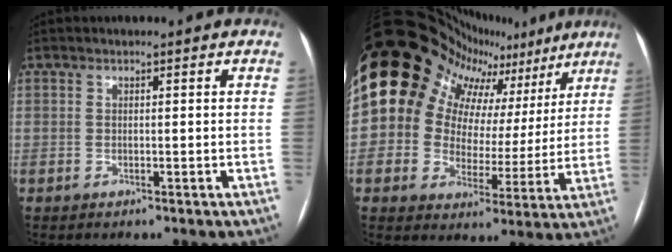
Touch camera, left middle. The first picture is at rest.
{"total": 22.6, "force": [13.1, 15.0, 10.7], "torque": [-0.176, 0.088, 0.178]}